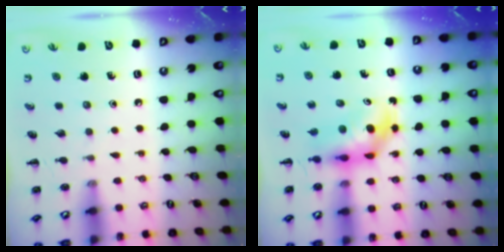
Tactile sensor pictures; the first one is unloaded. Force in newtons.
{"total": 5.3, "press": 5.2, "slide": 0.8}